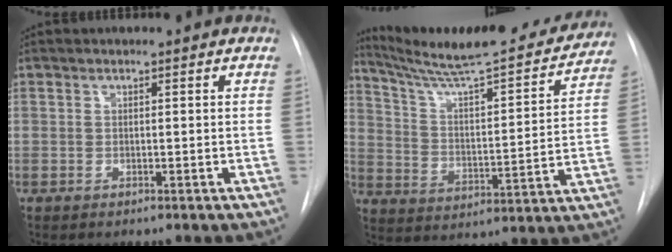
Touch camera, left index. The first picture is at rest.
{"total": 23.8, "force": [21.7, 2.3, 9.6], "torque": [-0.152, -0.031, 0.308]}